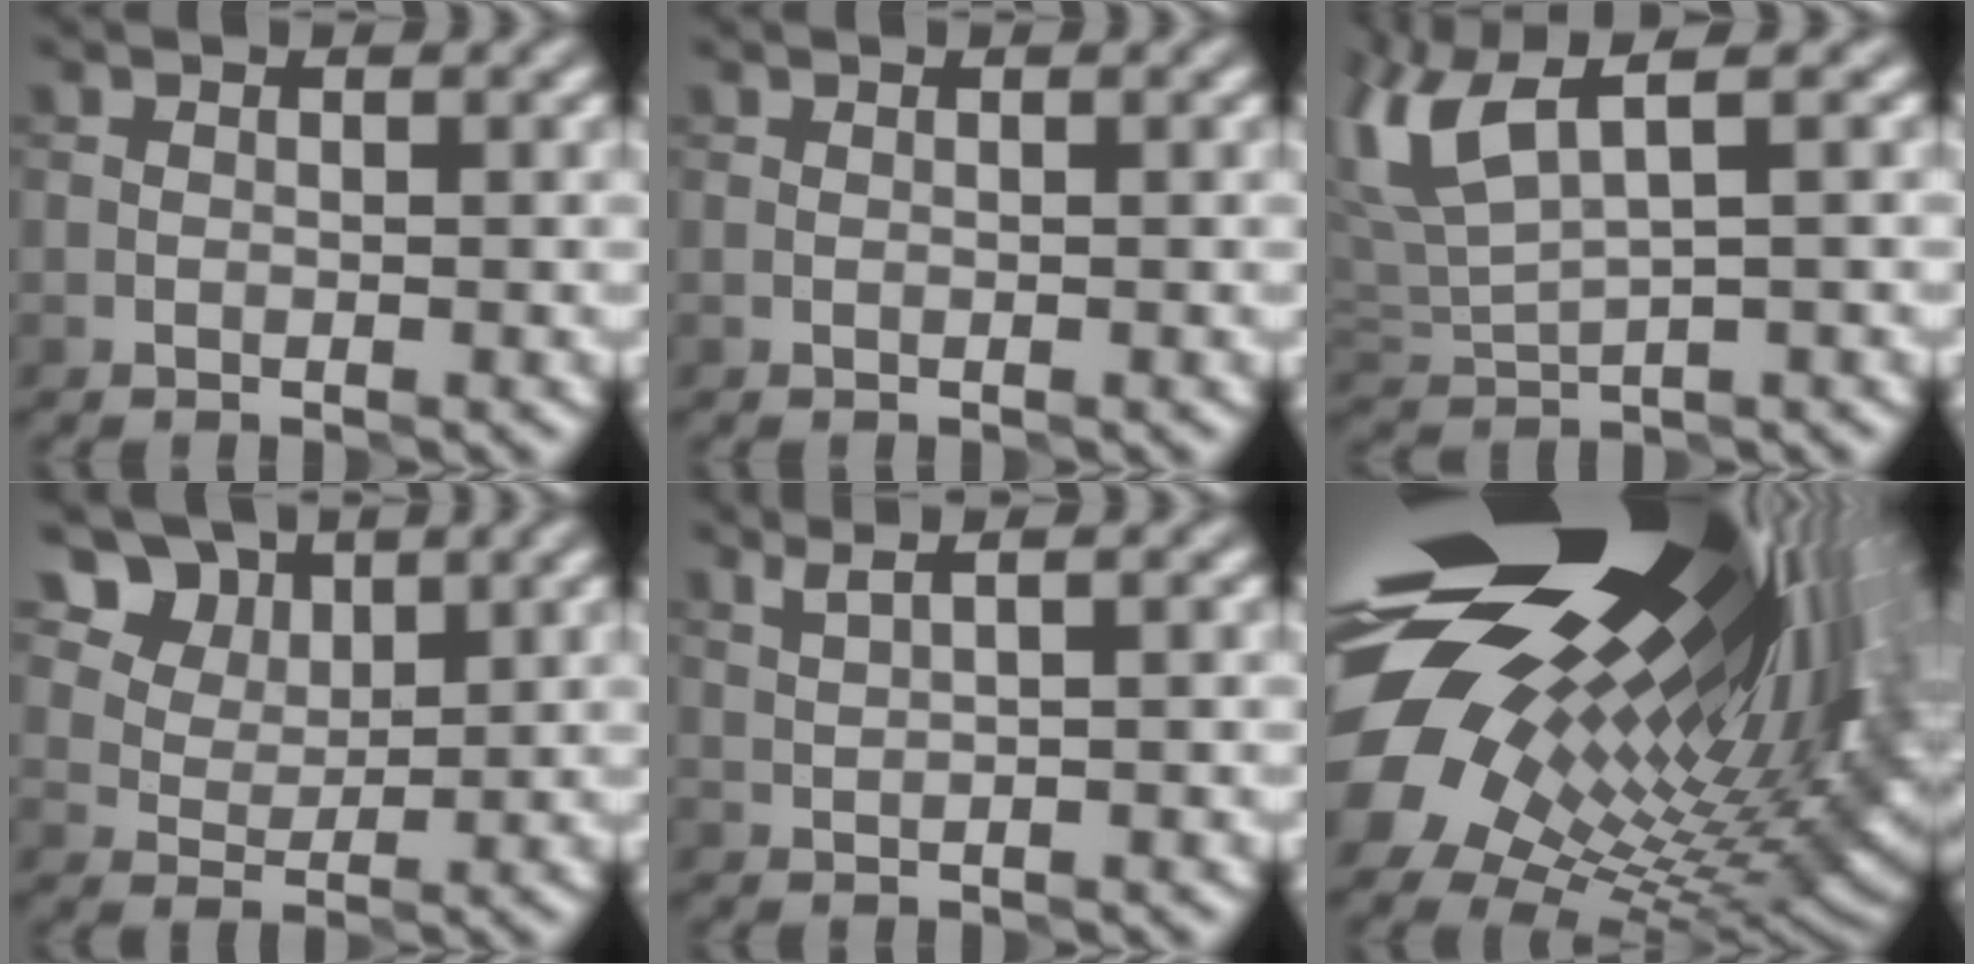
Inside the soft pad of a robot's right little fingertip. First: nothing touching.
{"total": 0.0}
{"total": 6.2, "force": [2.8, 2.1, 5.2], "torque": [-0.129, 0.021, 0.054]}
{"total": 8.7, "force": [5.6, 5.6, 3.7], "torque": [-0.090, 0.004, 0.101]}
{"total": 2.5, "force": [1.7, 0.6, 1.7], "torque": [-0.023, 0.012, 0.019]}
{"total": 21.3, "force": [6.7, 11.4, 16.7], "torque": [-0.299, 0.016, 0.108]}